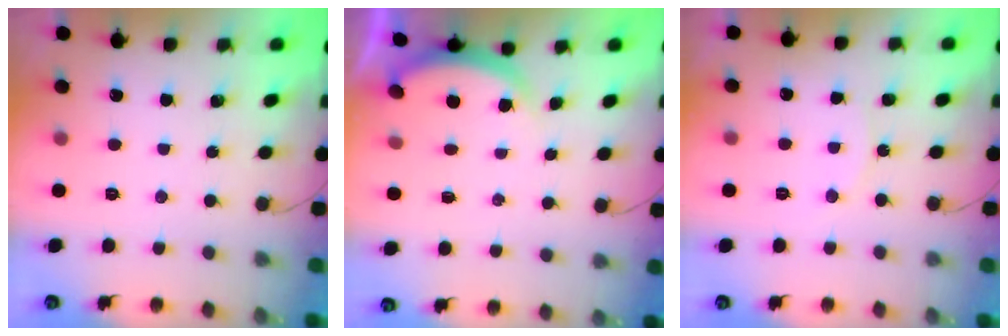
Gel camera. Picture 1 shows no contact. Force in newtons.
{"total": 3.6, "press": 3.5, "slide": 0.7}
{"total": 5.3, "press": 5.2, "slide": 0.5}